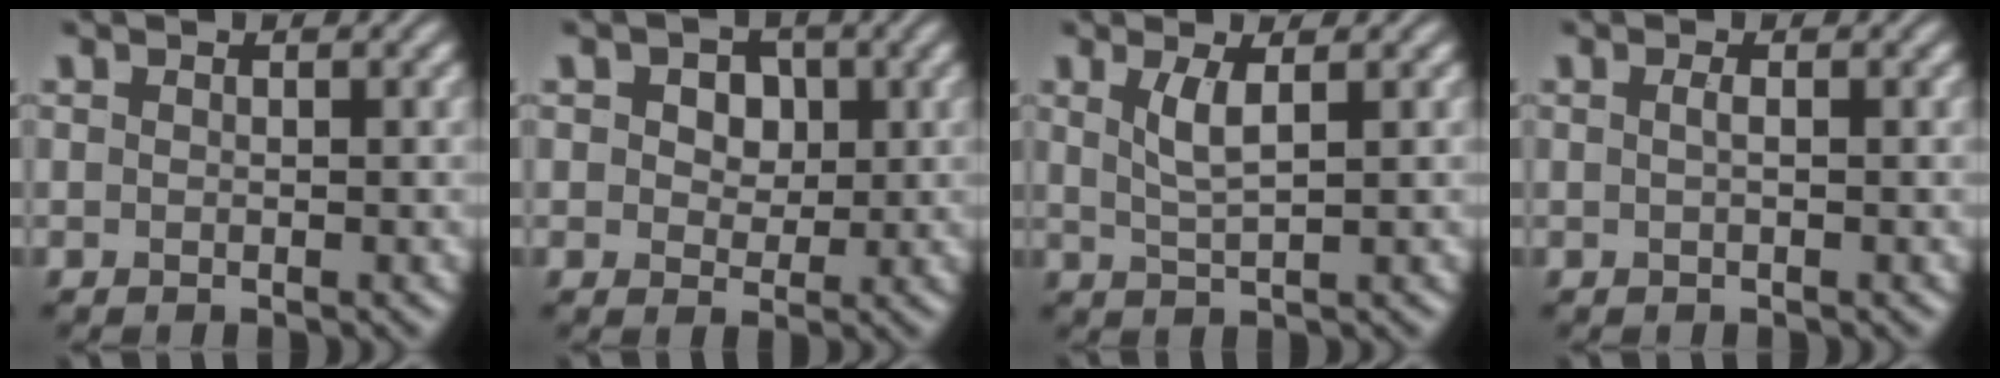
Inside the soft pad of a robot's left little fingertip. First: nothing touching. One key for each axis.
{"total": 3.9, "fx": 1.3, "fy": 2.8, "fz": 2.4, "tx": -0.034, "ty": 0.014, "tz": -0.001}
{"total": 2.5, "fx": 1.0, "fy": 0.6, "fz": 2.3, "tx": -0.048, "ty": -0.003, "tz": 0.021}
{"total": 0.7, "fx": 0.0, "fy": 0.2, "fz": 0.7, "tx": -0.012, "ty": 0.004, "tz": 0.000}